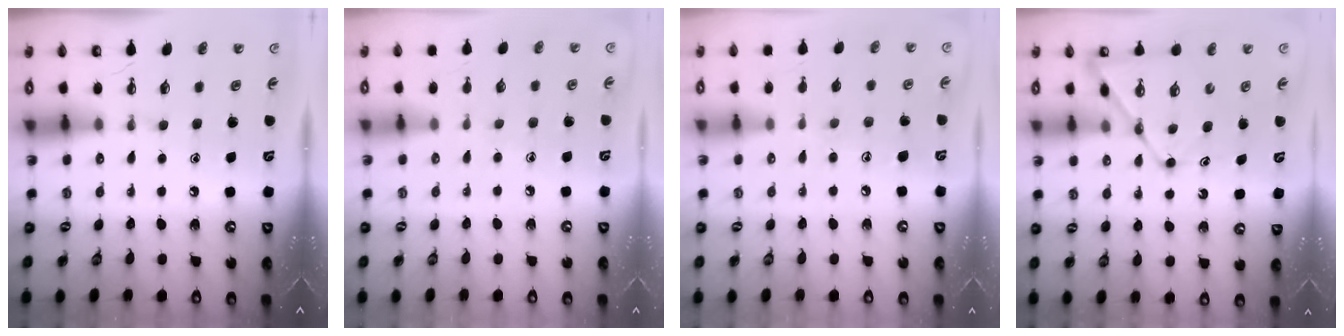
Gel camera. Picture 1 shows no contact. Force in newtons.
{"total": 3.2, "press": 3.1, "slide": 0.4}
{"total": 6.5, "press": 6.5, "slide": 0.6}
{"total": 11.2, "press": 11.1, "slide": 1.0}